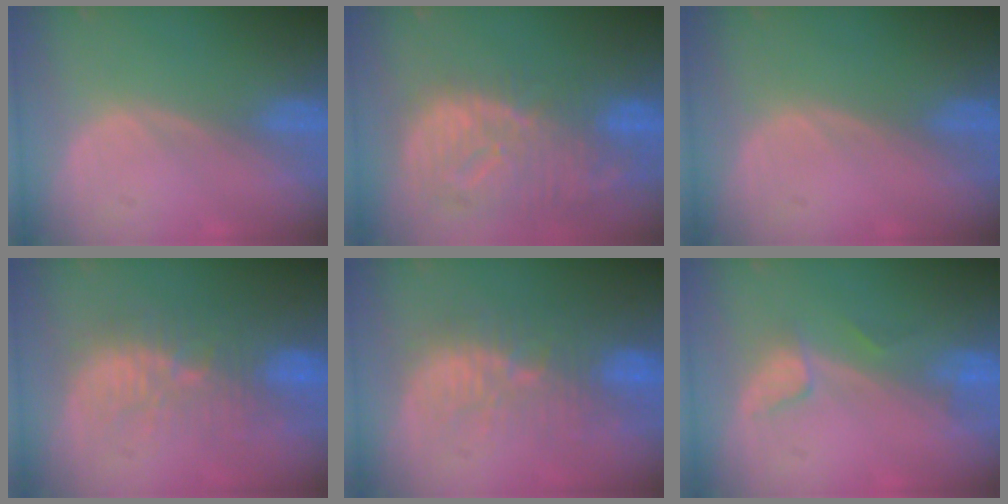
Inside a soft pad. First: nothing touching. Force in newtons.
{"total": 12.5, "press": 10.8, "slide": 6.4}
{"total": 0.0}
{"total": 10.1, "press": 9.2, "slide": 4.2}
{"total": 10.1, "press": 9.2, "slide": 4.2}
{"total": 2.8, "press": 2.7, "slide": 0.4}